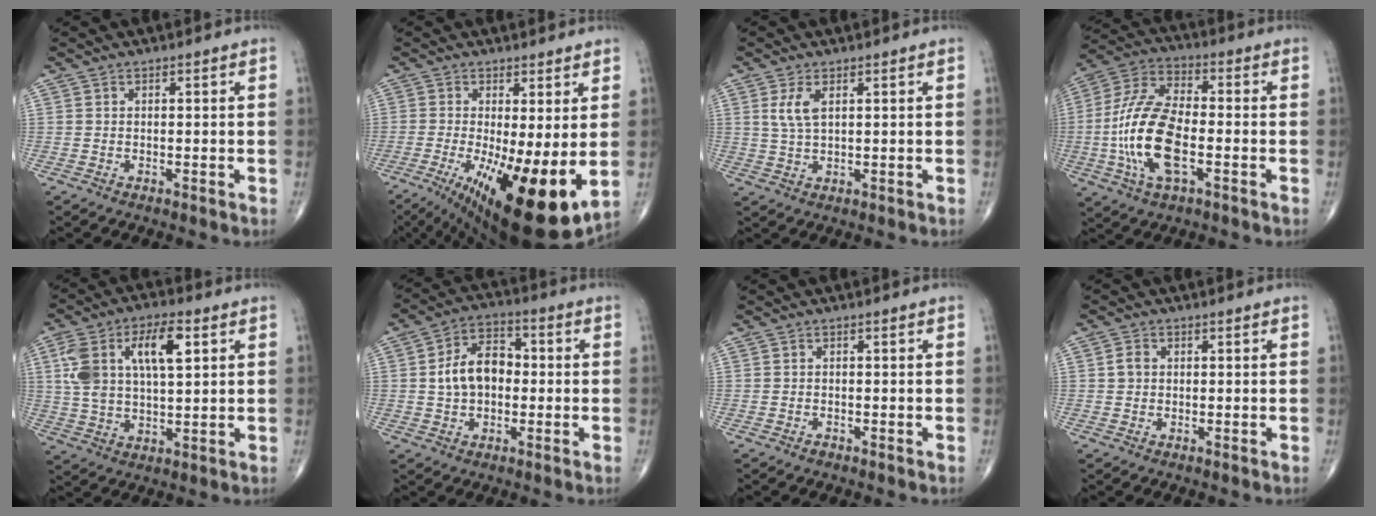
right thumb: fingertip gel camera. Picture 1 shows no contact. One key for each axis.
{"total": 17.3, "fx": -3.0, "fy": 5.1, "fz": 16.2, "tx": -0.247, "ty": -0.028, "tz": -0.026}
{"total": 4.0, "fx": 1.4, "fy": 1.7, "fz": 3.3, "tx": -0.072, "ty": -0.002, "tz": 0.034}
{"total": 16.7, "fx": -3.4, "fy": 7.4, "fz": 14.6, "tx": -0.309, "ty": 0.021, "tz": -0.068}
{"total": 14.7, "fx": 4.5, "fy": 6.8, "fz": 12.2, "tx": -0.227, "ty": 0.009, "tz": 0.085}
{"total": 9.9, "fx": 0.1, "fy": 6.7, "fz": 7.3, "tx": -0.113, "ty": 0.025, "tz": -0.007}
{"total": 0.7, "fx": -0.5, "fy": 0.4, "fz": 0.2, "tx": -0.004, "ty": 0.002, "tz": -0.011}
{"total": 2.0, "fx": 0.2, "fy": 1.7, "fz": 1.1, "tx": -0.016, "ty": 0.005, "tz": 0.003}